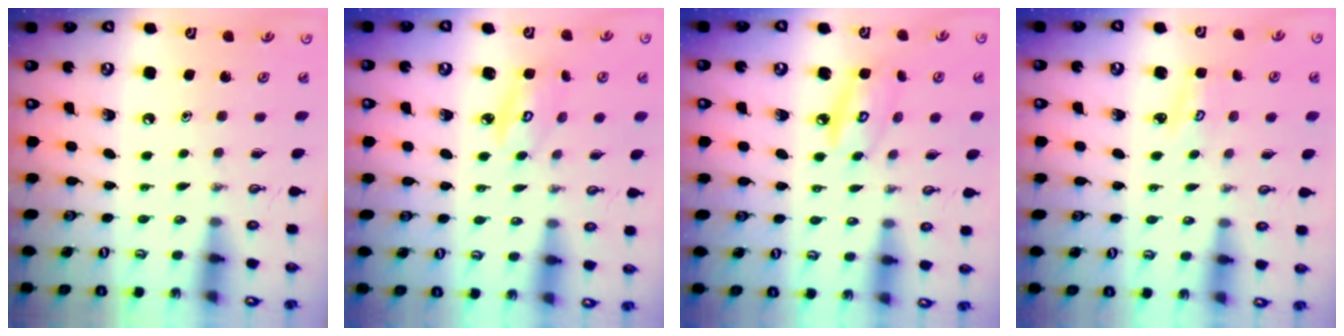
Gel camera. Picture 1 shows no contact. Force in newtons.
{"total": 5.1, "press": 5.1, "slide": 0.2}
{"total": 7.4, "press": 7.4, "slide": 0.3}
{"total": 2.8, "press": 2.8, "slide": 0.2}